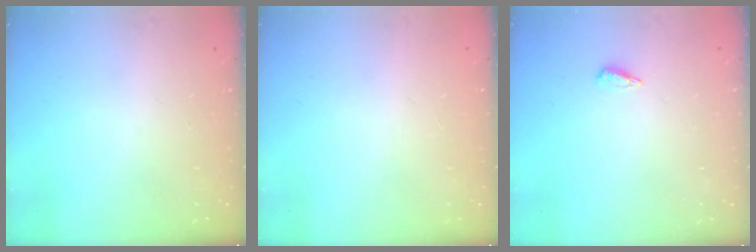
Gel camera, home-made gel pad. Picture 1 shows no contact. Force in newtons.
{"total": 0.9, "press": 0.9, "slide": 0.1}
{"total": 2.2, "press": 2.2, "slide": 0.4}